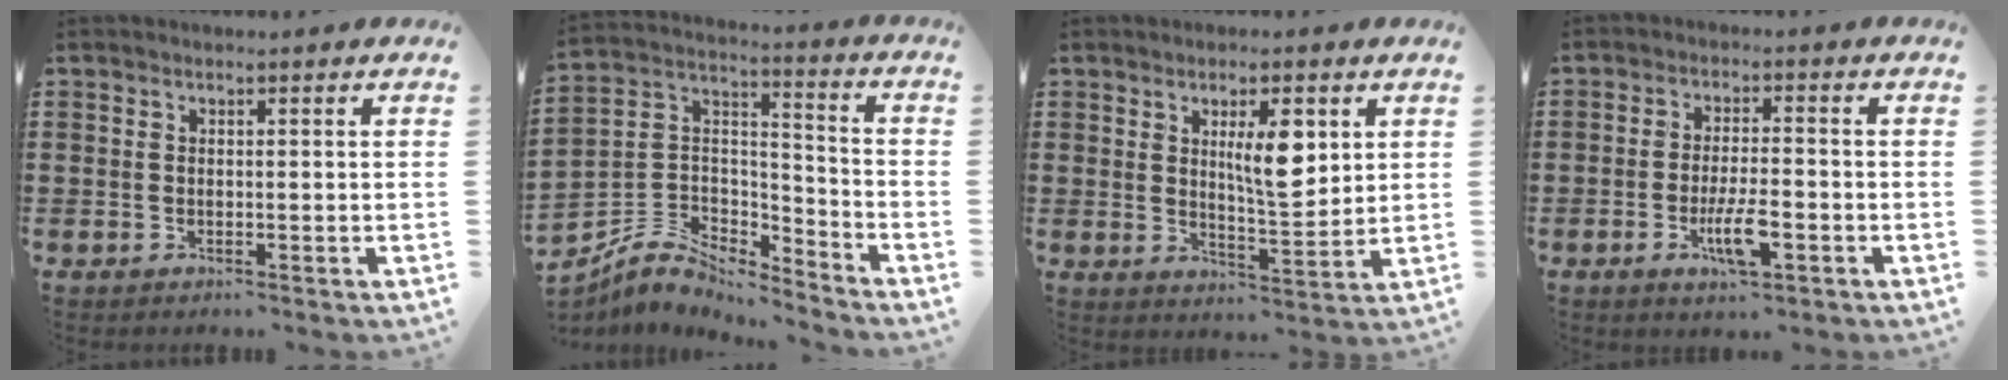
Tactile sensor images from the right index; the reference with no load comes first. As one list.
[{"total": 5.7, "force": [-4.7, 2.9, 1.5], "torque": [-0.057, -0.001, -0.098]}, {"total": 7.5, "force": [2.6, 2.4, 6.6], "torque": [-0.103, -0.006, 0.036]}, {"total": 6.5, "force": [-2.5, 1.7, 5.7], "torque": [-0.120, -0.010, -0.047]}]